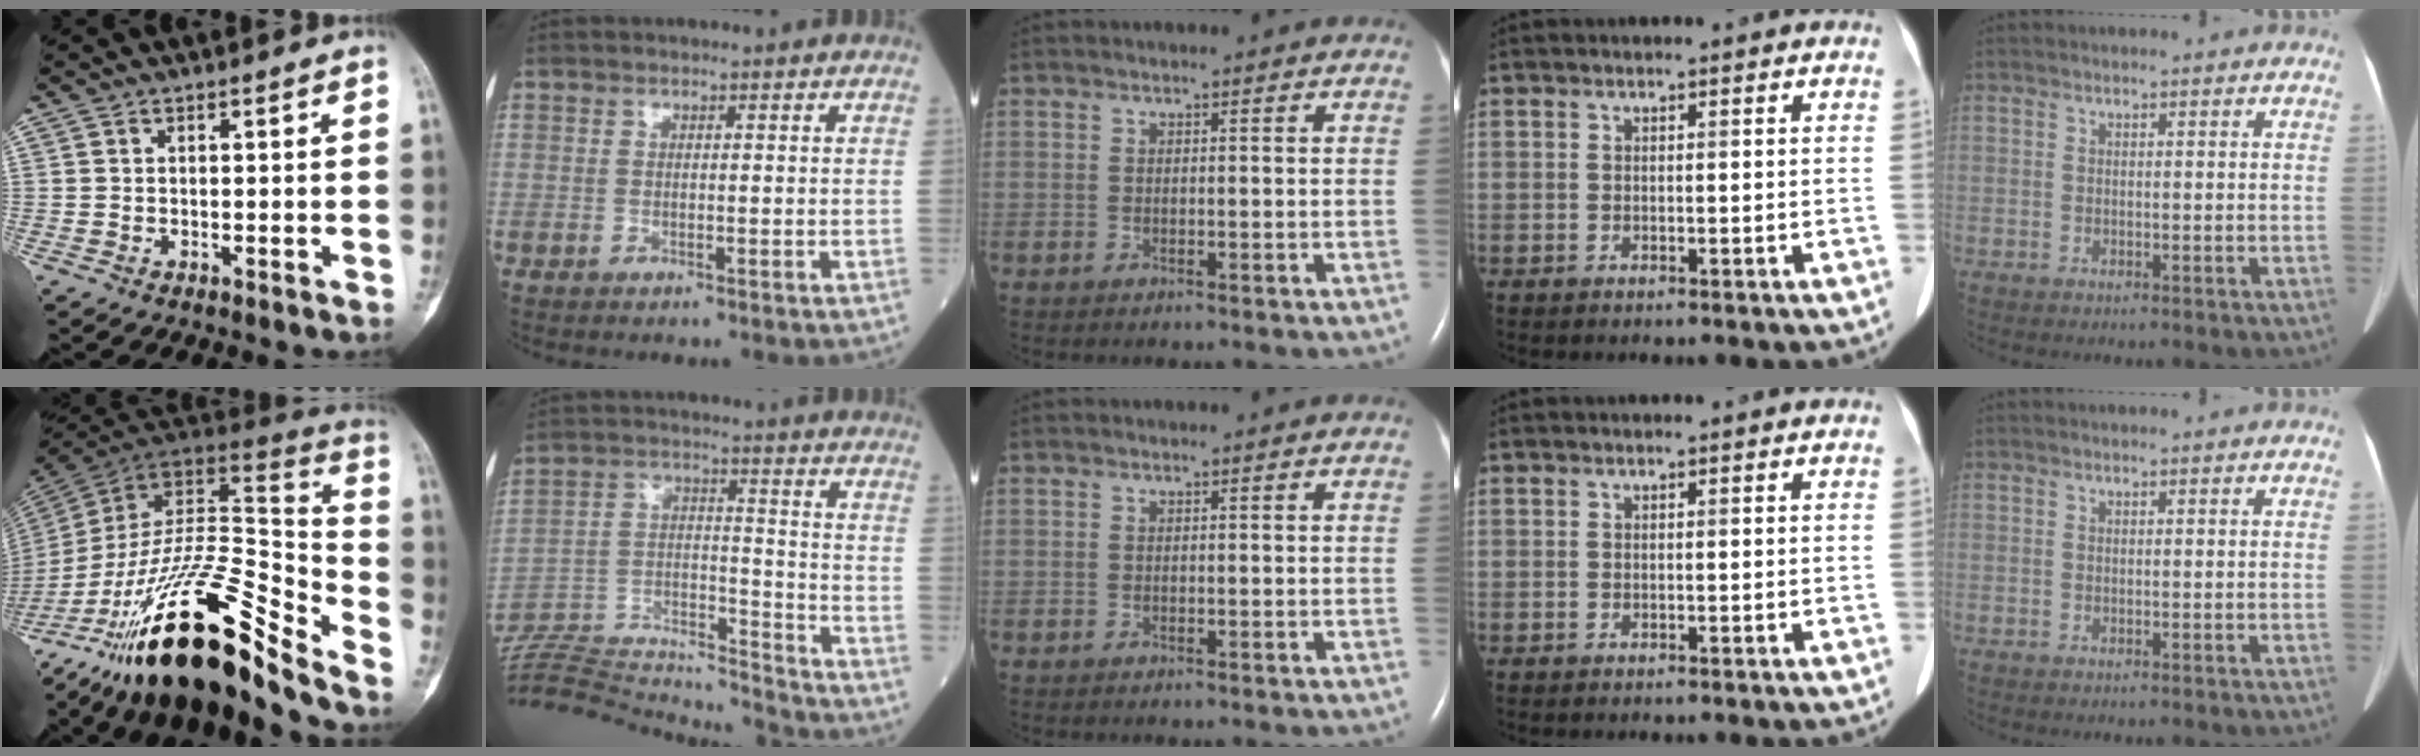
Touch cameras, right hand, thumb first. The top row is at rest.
{"thumb": {"total": 31.6, "force": [-20.9, 8.8, 22.0], "torque": [-0.321, 0.074, -0.343]}, "index": {"total": 21.7, "force": [-21.1, 2.2, 4.8], "torque": [-0.121, 0.013, -0.338]}}